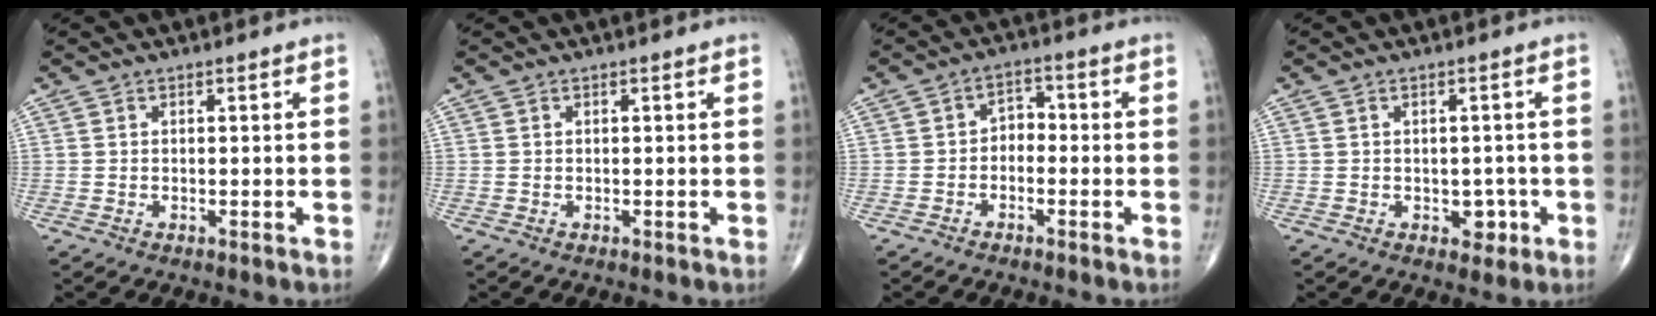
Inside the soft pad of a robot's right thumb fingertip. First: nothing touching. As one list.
[{"total": 0.0}, {"total": 3.4, "force": [-1.2, 2.5, 2.0], "torque": [-0.014, 0.026, -0.033]}, {"total": 3.0, "force": [-0.9, 2.2, 1.8], "torque": [0.001, 0.005, -0.009]}]